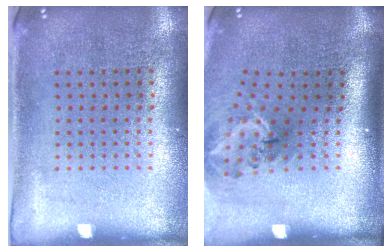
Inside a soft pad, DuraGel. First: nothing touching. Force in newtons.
{"total": 1.9, "press": 1.3, "slide": 1.4}